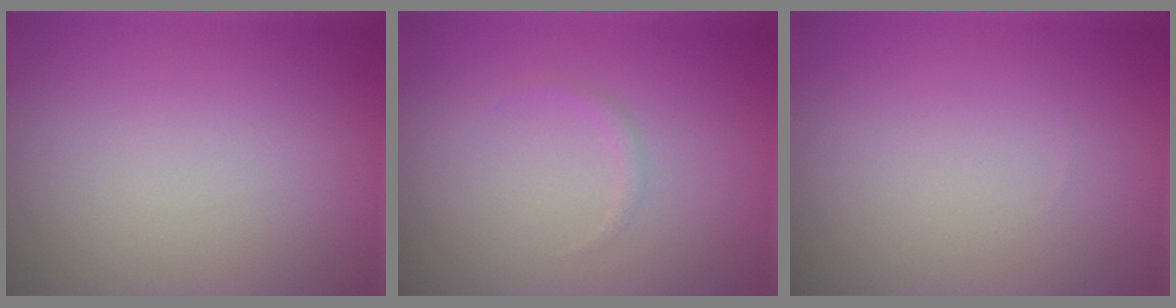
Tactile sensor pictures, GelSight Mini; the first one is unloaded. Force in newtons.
{"total": 0.5, "press": 0.5, "slide": 0.1}
{"total": 0.0}